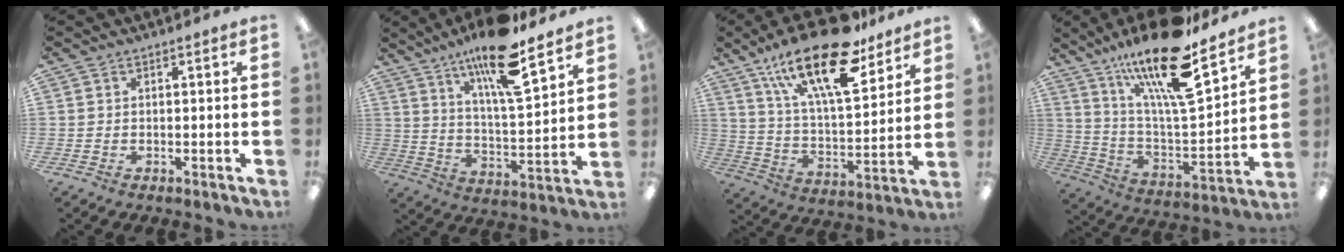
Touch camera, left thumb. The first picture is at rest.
{"total": 17.5, "force": [12.9, 3.9, 11.1], "torque": [-0.183, -0.081, 0.210]}
{"total": 24.7, "force": [16.4, 8.8, 16.2], "torque": [-0.272, -0.093, 0.279]}
{"total": 22.7, "force": [16.8, 5.7, 14.3], "torque": [-0.248, -0.108, 0.280]}